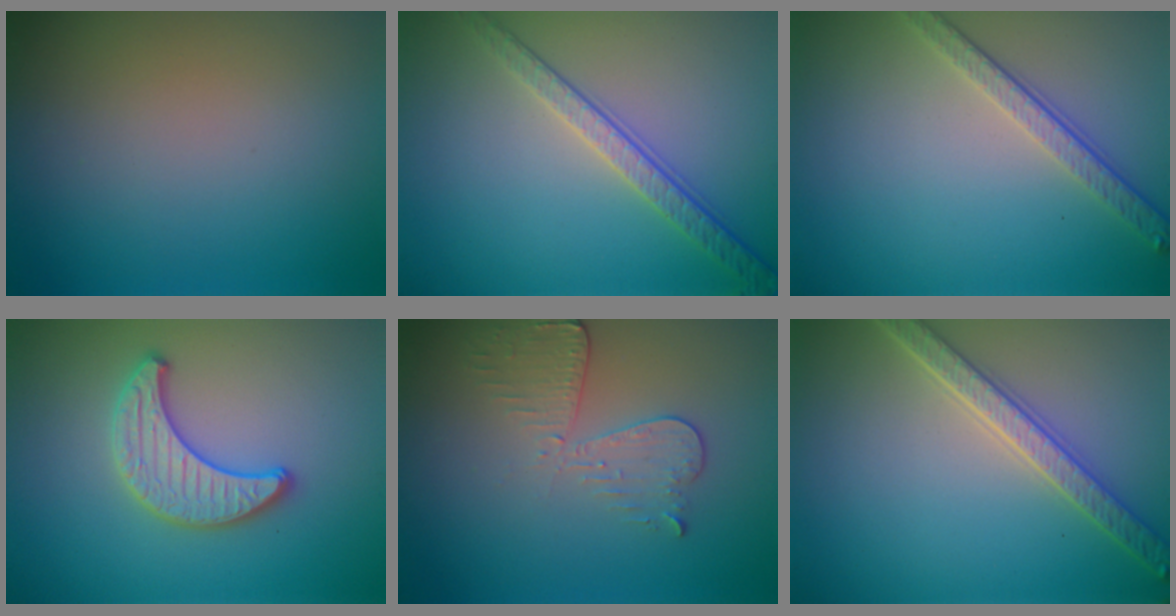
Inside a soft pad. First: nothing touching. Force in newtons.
{"total": 2.8, "press": 2.4, "slide": 1.5}
{"total": 2.9, "press": 2.5, "slide": 1.5}
{"total": 2.7, "press": 2.7, "slide": 0.1}
{"total": 3.2, "press": 2.9, "slide": 1.3}
{"total": 4.2, "press": 3.5, "slide": 2.3}